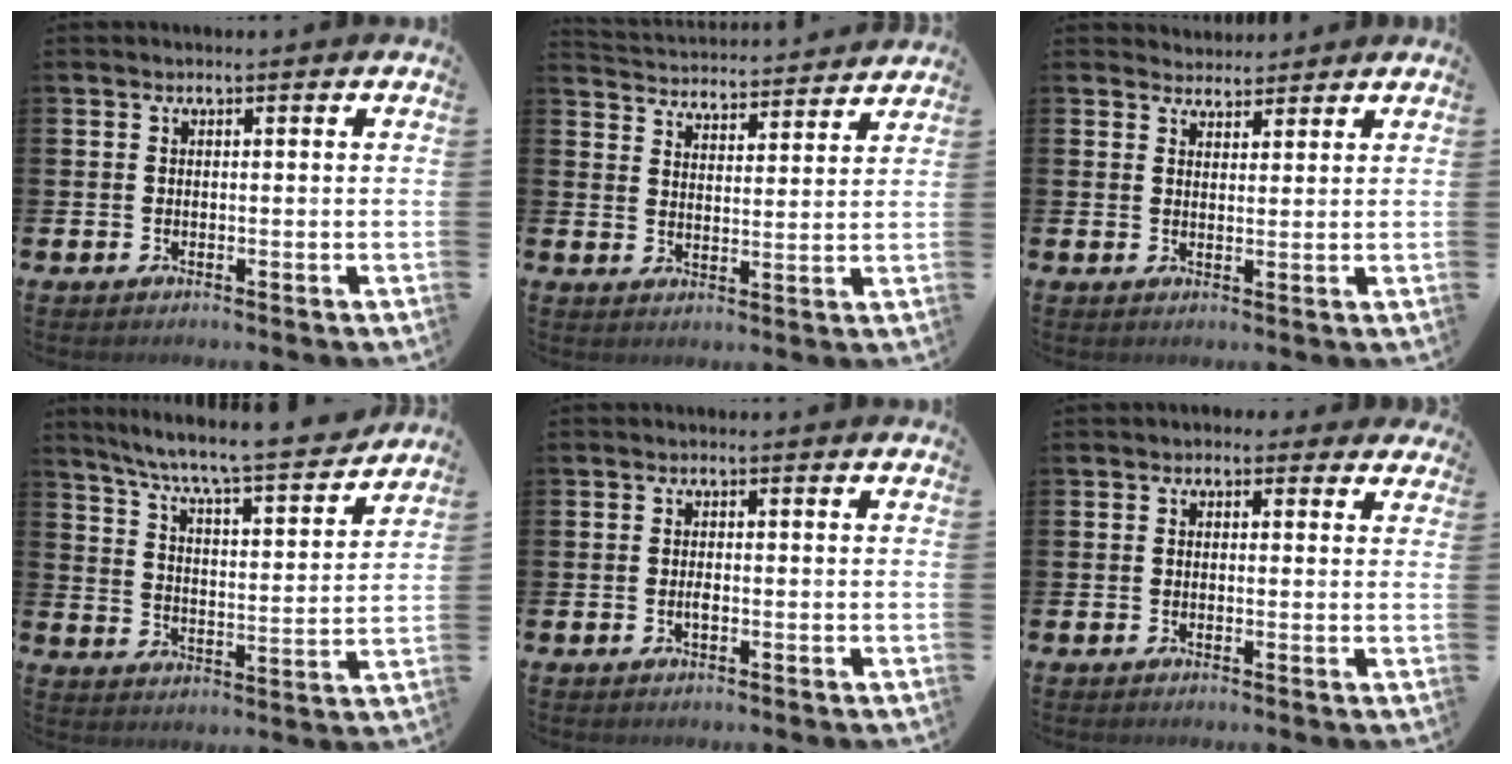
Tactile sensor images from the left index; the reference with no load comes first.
{"total": 4.1, "force": [4.1, 0.3, -0.3], "torque": [-0.011, -0.040, 0.068]}
{"total": 2.8, "force": [2.6, 1.0, -0.3], "torque": [-0.003, -0.009, 0.048]}
{"total": 7.8, "force": [7.2, 0.3, 2.9], "torque": [-0.090, -0.056, 0.120]}
{"total": 1.0, "force": [-0.3, 0.3, 0.9], "torque": [-0.016, -0.002, -0.006]}
{"total": 0.9, "force": [0.3, 0.9, 0.1], "torque": [-0.004, 0.010, 0.003]}